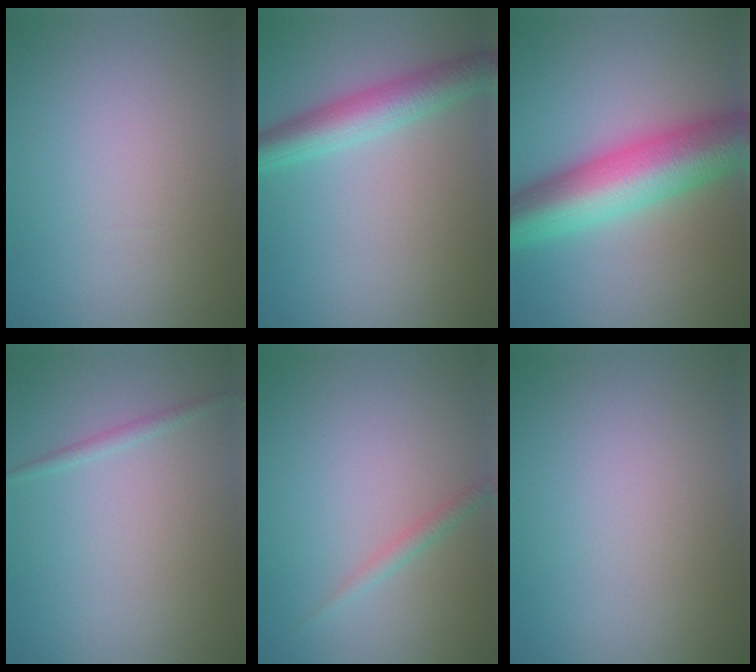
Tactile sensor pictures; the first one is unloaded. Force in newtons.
{"total": 4.6, "press": 4.6, "slide": 0.1}
{"total": 10.3, "press": 10.3, "slide": 0.1}
{"total": 0.9, "press": 0.9, "slide": 0.0}
{"total": 1.2, "press": 1.2, "slide": 0.0}
{"total": 0.0}